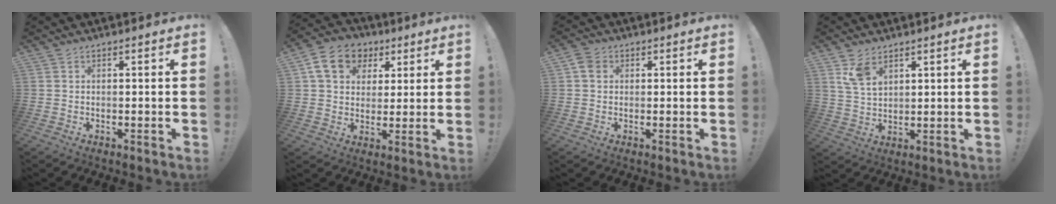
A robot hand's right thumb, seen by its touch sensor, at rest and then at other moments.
{"total": 13.0, "force": [5.1, 10.4, 5.8], "torque": [-0.089, -0.007, 0.104]}
{"total": 3.3, "force": [0.9, 2.6, 1.8], "torque": [-0.037, 0.008, 0.020]}
{"total": 6.9, "force": [4.5, 3.7, 3.8], "torque": [-0.063, -0.020, 0.085]}